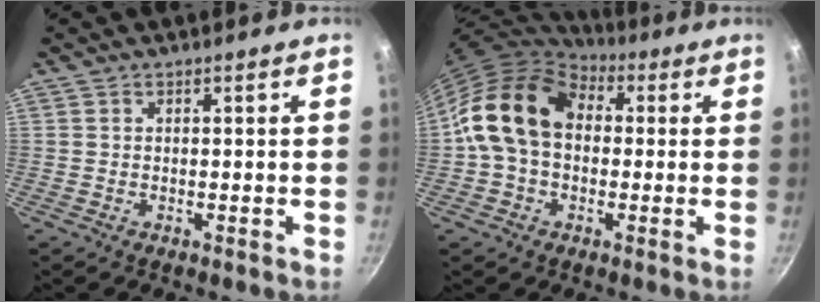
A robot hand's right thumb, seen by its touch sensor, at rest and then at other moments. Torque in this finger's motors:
{"motor_torque": [1.33, 3.12, 0.76, -0.69, 0.24]}